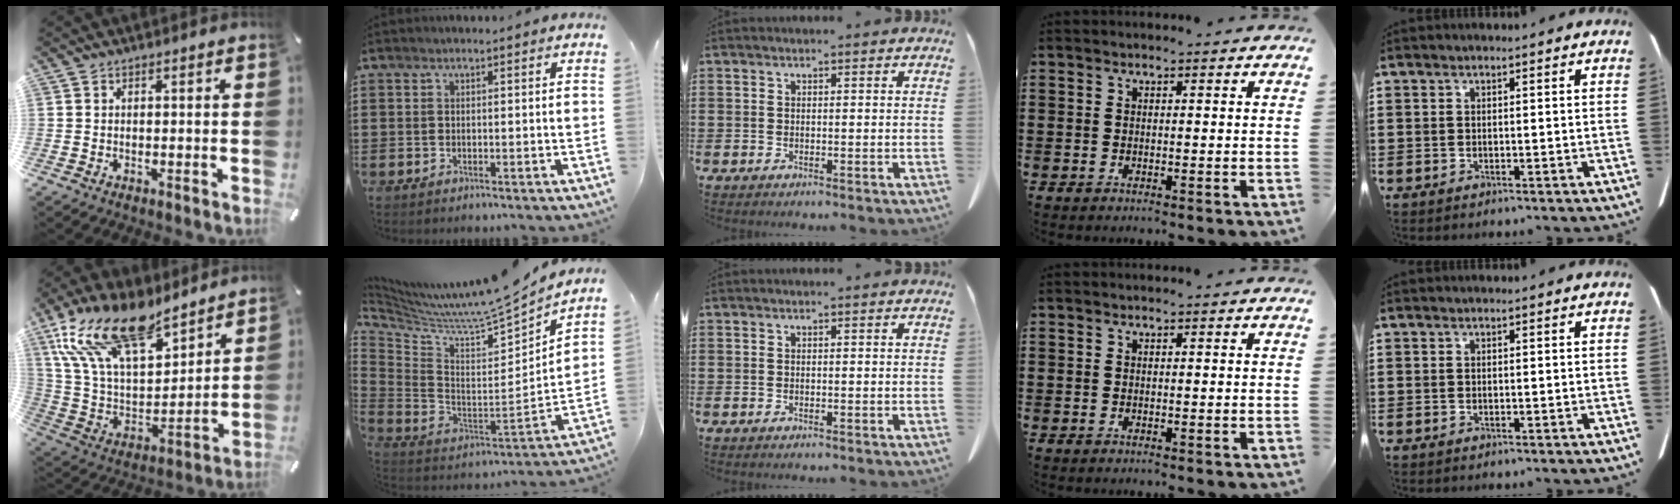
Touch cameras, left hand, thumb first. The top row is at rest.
{"thumb": {"total": 22.2, "force": [15.9, 10.4, 11.5], "torque": [-0.258, -0.103, 0.287]}, "index": {"total": 6.6, "force": [6.2, -1.0, 2.0], "torque": [-0.075, -0.067, 0.089]}}